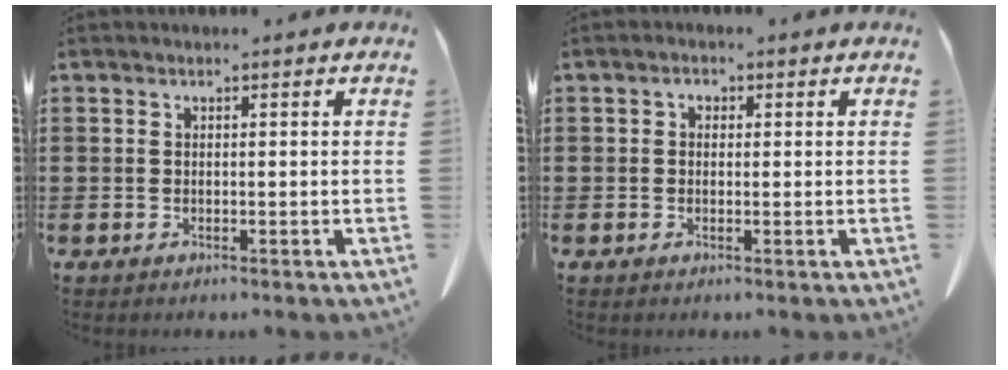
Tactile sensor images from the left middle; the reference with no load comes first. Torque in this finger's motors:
{"motor_torque": [-0.07, 0.26, 0.02, 0.00]}